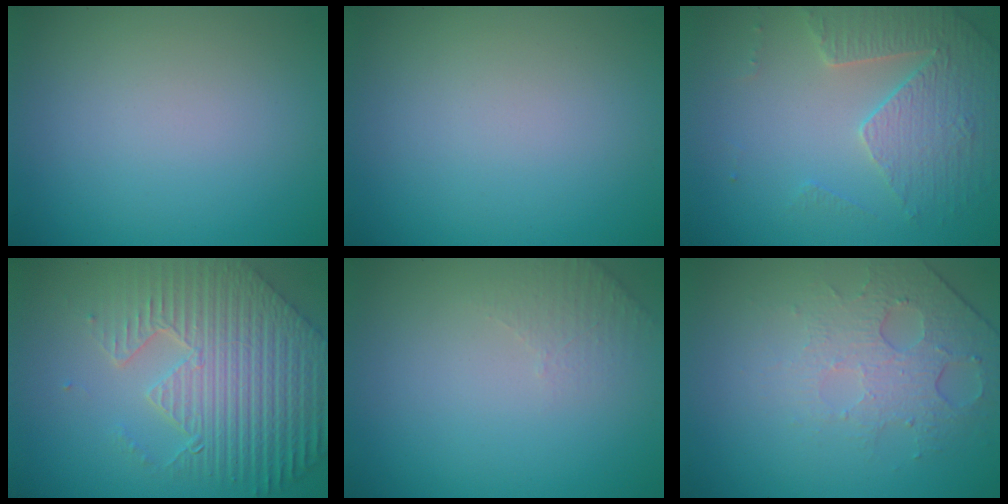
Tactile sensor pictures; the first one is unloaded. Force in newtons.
{"total": 0.0}
{"total": 3.7, "press": 3.6, "slide": 0.9}
{"total": 8.9, "press": 6.3, "slide": 6.2}
{"total": 1.6, "press": 1.5, "slide": 0.4}
{"total": 4.6, "press": 3.0, "slide": 3.4}